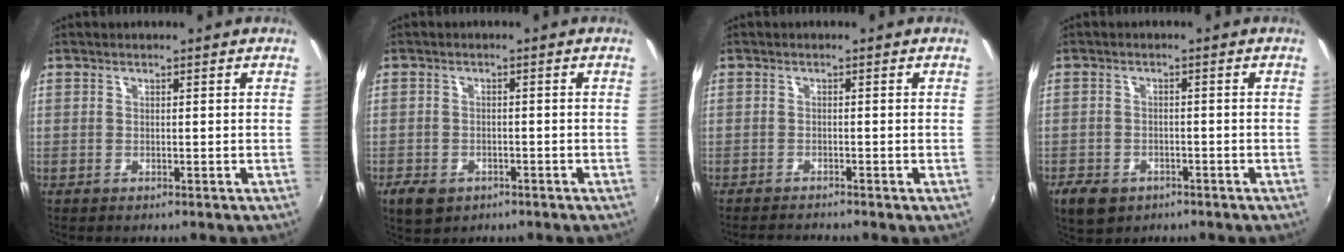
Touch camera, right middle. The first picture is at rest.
{"total": 4.9, "force": [-2.9, 3.1, 2.4], "torque": [-0.062, -0.007, -0.045]}
{"total": 2.8, "force": [-2.7, -0.2, 0.8], "torque": [-0.024, -0.012, -0.048]}
{"total": 6.0, "force": [-3.7, 3.8, 2.8], "torque": [-0.076, -0.010, -0.059]}